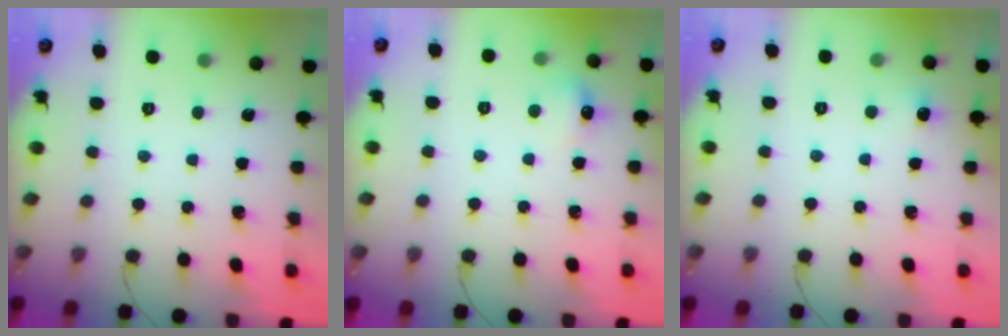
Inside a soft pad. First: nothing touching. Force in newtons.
{"total": 6.0, "press": 5.7, "slide": 1.8}
{"total": 3.5, "press": 3.2, "slide": 1.5}